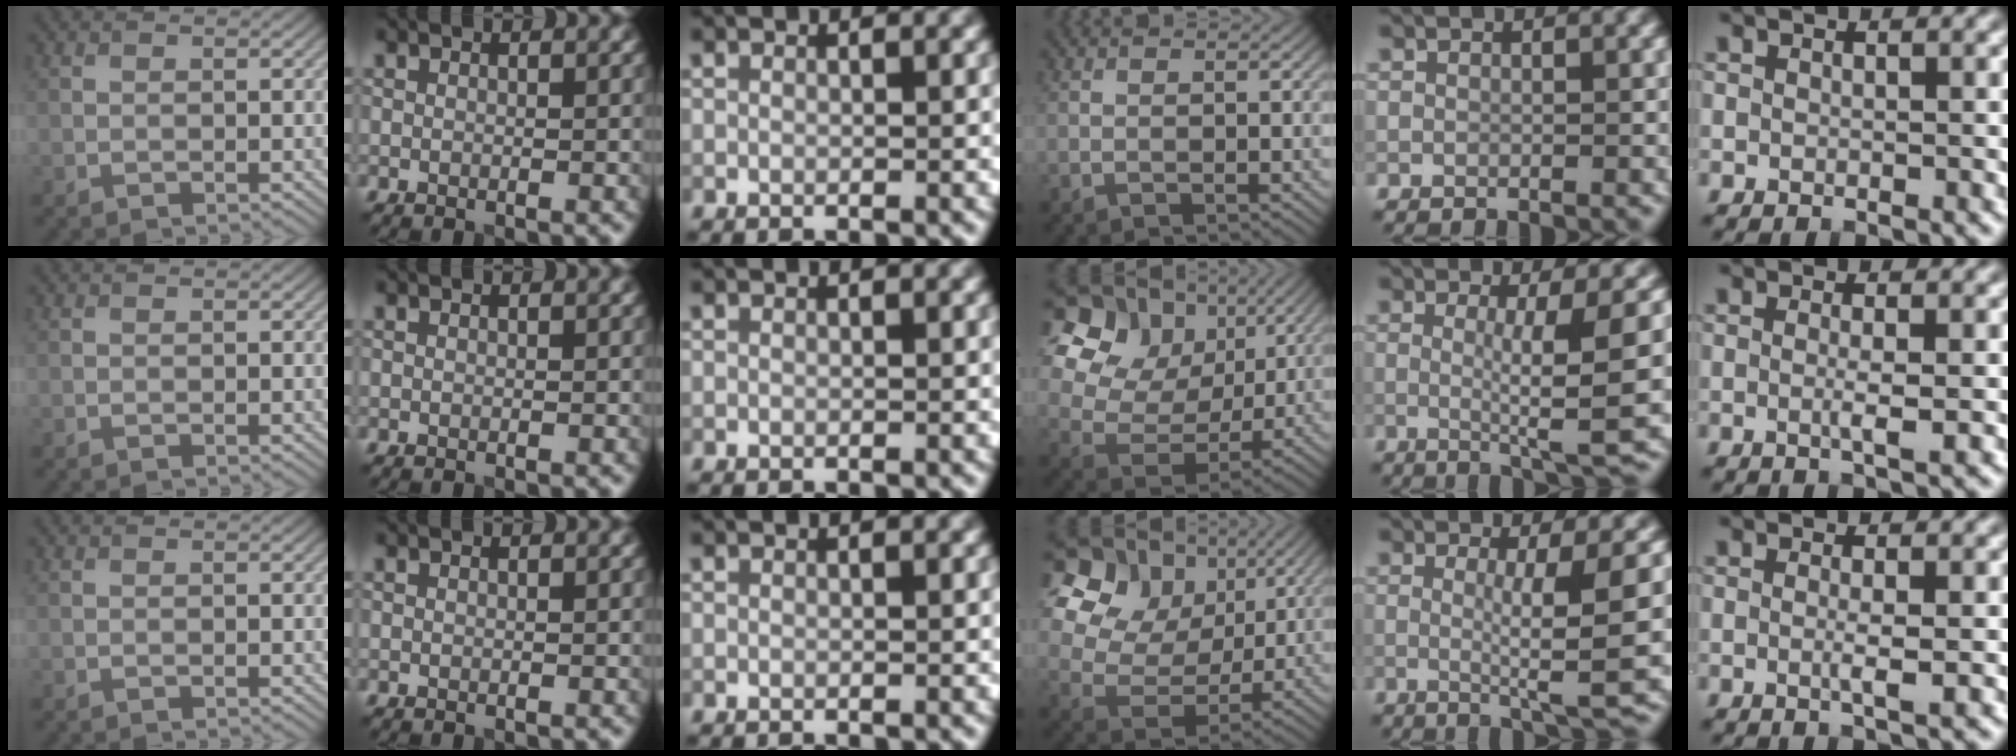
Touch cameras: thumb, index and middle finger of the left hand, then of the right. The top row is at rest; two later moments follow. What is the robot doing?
{"motion": "lift_and_place", "object": "calculator"}